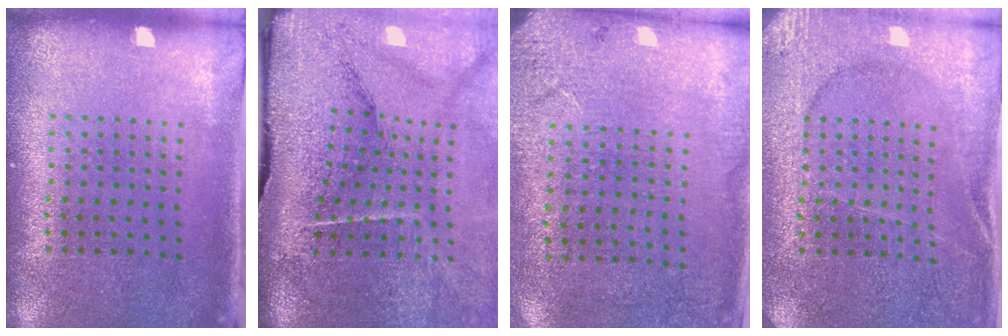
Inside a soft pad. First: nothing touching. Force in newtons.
{"total": 4.9, "press": 3.9, "slide": 3.0}
{"total": 2.6, "press": 2.3, "slide": 1.0}
{"total": 2.9, "press": 2.9, "slide": 0.3}